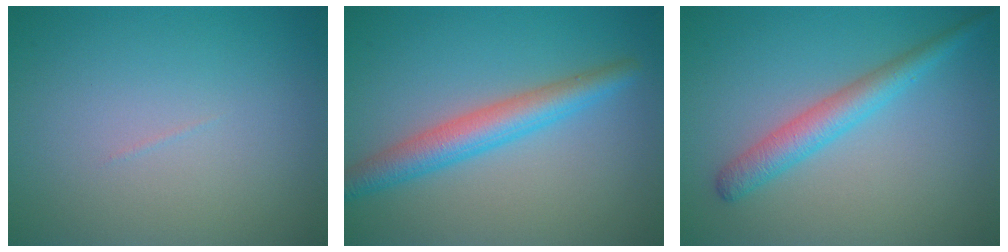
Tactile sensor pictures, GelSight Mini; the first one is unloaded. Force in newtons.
{"total": 4.2, "press": 4.2, "slide": 0.2}
{"total": 3.3, "press": 3.3, "slide": 0.1}